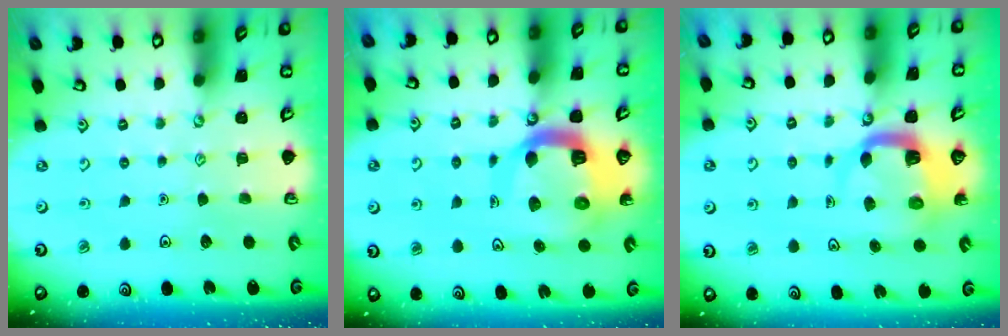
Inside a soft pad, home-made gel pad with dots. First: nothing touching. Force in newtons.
{"total": 13.6, "press": 13.5, "slide": 1.6}
{"total": 5.7, "press": 5.6, "slide": 0.8}